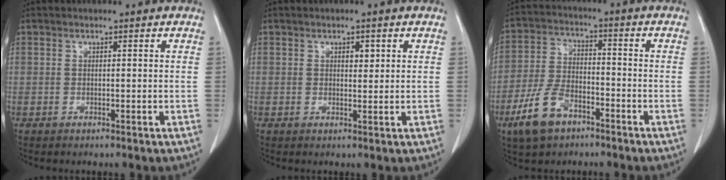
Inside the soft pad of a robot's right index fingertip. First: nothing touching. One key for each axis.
{"total": 1.6, "fx": 0.7, "fy": 0.8, "fz": 1.2, "tx": -0.016, "ty": -0.002, "tz": 0.010}
{"total": 9.4, "fx": -5.6, "fy": 4.8, "fz": 5.9, "tx": -0.136, "ty": 0.001, "tz": -0.105}